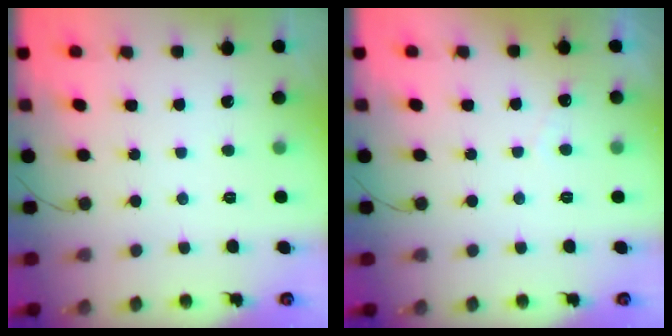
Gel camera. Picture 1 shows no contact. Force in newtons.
{"total": 2.5, "press": 2.5, "slide": 0.1}